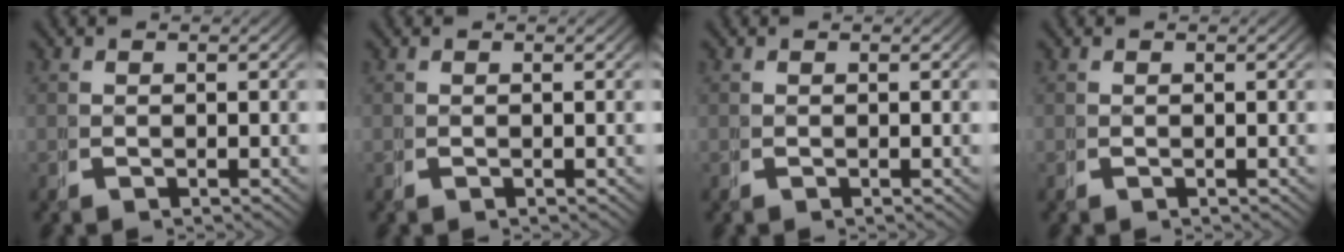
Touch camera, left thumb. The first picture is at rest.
{"total": 0.0}
{"total": 0.0}
{"total": 0.0}